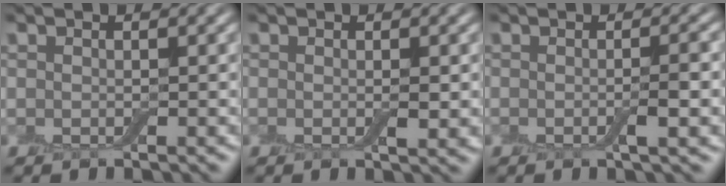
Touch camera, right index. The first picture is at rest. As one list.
[{"total": 1.3, "force": [0.0, 0.2, 1.2], "torque": [-0.020, -0.004, -0.002]}, {"total": 2.4, "force": [-0.4, 0.4, 2.3], "torque": [-0.037, 0.000, -0.011]}]